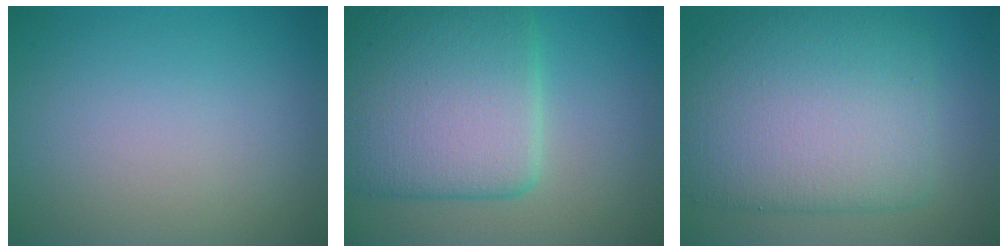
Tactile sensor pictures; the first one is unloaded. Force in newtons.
{"total": 10.1, "press": 10.1, "slide": 0.6}
{"total": 9.9, "press": 9.9, "slide": 0.3}